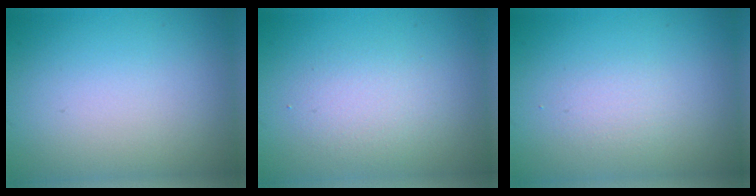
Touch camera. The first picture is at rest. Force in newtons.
{"total": 2.1, "press": 2.1, "slide": 0.2}
{"total": 1.2, "press": 1.2, "slide": 0.1}